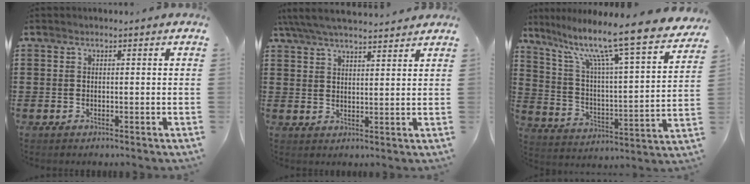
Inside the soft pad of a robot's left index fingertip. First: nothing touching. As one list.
[{"total": 5.6, "force": [5.1, 0.5, 2.1], "torque": [-0.057, -0.015, 0.093]}, {"total": 11.9, "force": [9.4, 0.0, 7.3], "torque": [-0.160, -0.074, 0.145]}]